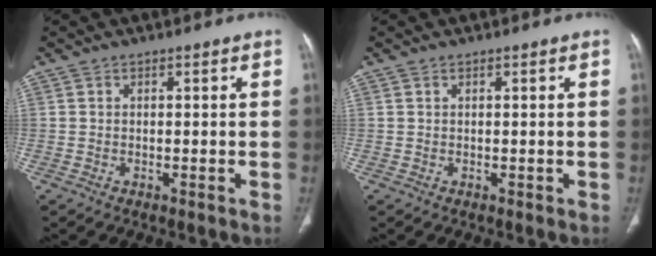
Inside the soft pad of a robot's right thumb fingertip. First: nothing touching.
{"total": 0.0}